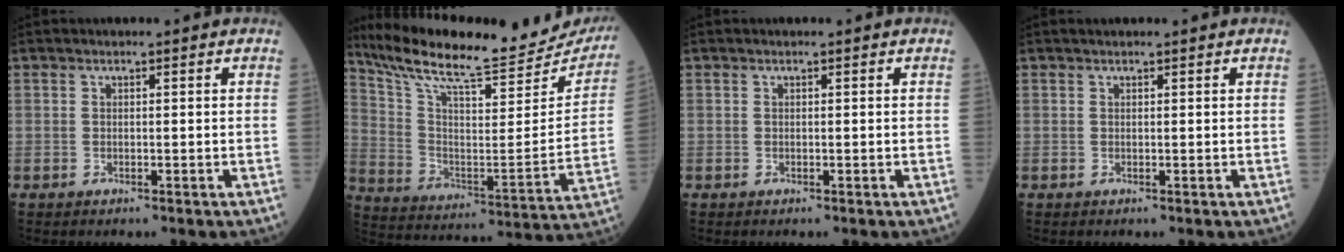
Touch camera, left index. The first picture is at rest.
{"total": 26.9, "force": [24.3, 4.5, 10.6], "torque": [-0.182, -0.061, 0.344]}
{"total": 0.0}
{"total": 1.3, "force": [1.2, 0.1, 0.6], "torque": [-0.008, 0.021, 0.019]}